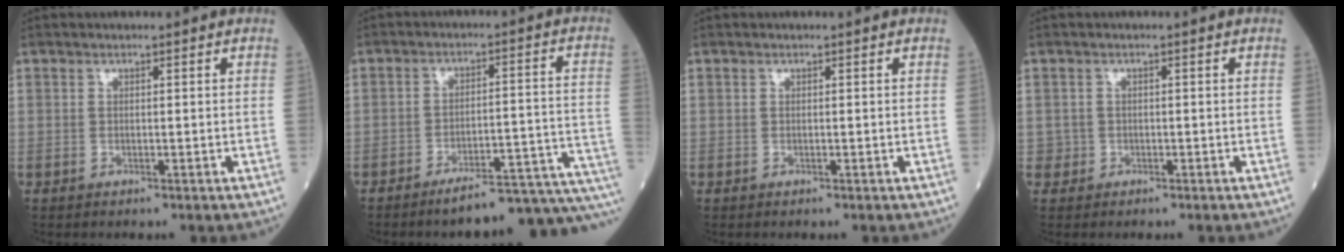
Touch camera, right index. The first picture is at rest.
{"total": 16.0, "force": [-14.1, 0.2, 7.5], "torque": [-0.043, 0.034, -0.184]}
{"total": 0.0}
{"total": 1.2, "force": [-0.5, 1.1, -0.2], "torque": [0.006, 0.008, -0.011]}